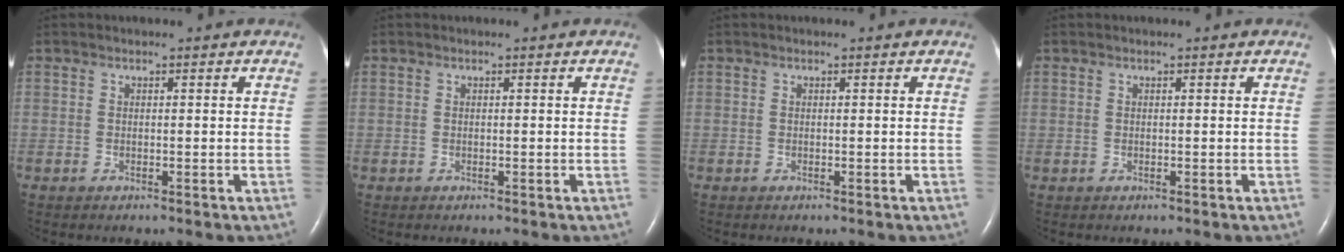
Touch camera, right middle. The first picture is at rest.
{"total": 0.0}
{"total": 0.0}
{"total": 0.0}